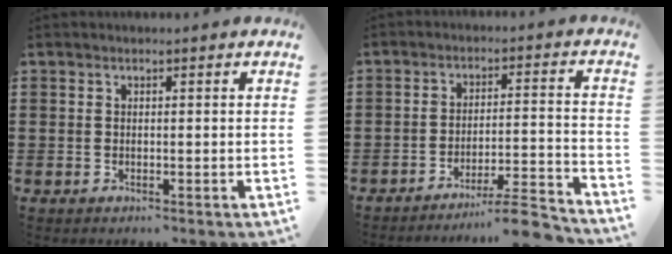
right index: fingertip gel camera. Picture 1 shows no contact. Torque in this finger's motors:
{"motor_torque": [0.60, -0.61, 0.03, -0.05]}